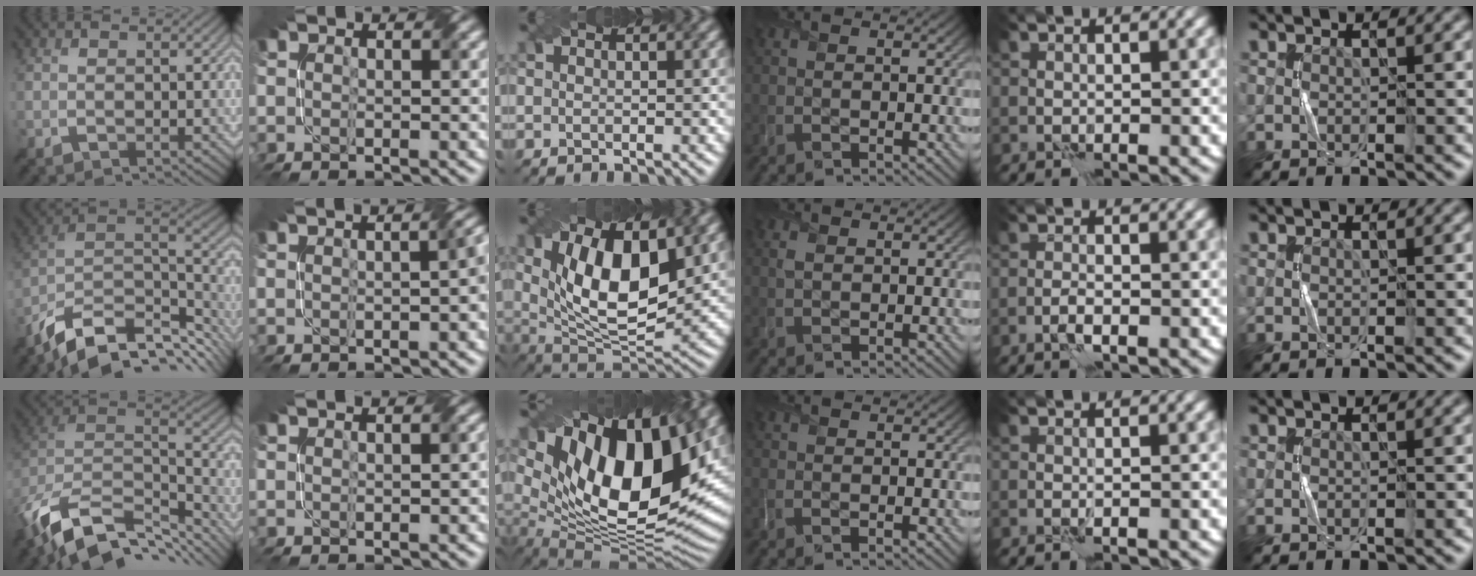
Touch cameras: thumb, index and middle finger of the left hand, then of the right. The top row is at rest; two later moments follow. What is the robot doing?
{"motion": "twist", "object": "screw"}